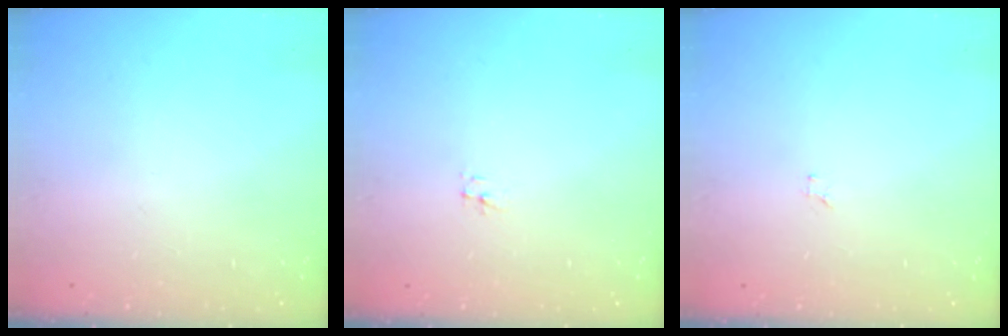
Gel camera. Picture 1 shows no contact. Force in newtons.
{"total": 1.9, "press": 1.9, "slide": 0.2}
{"total": 0.6, "press": 0.6, "slide": 0.1}